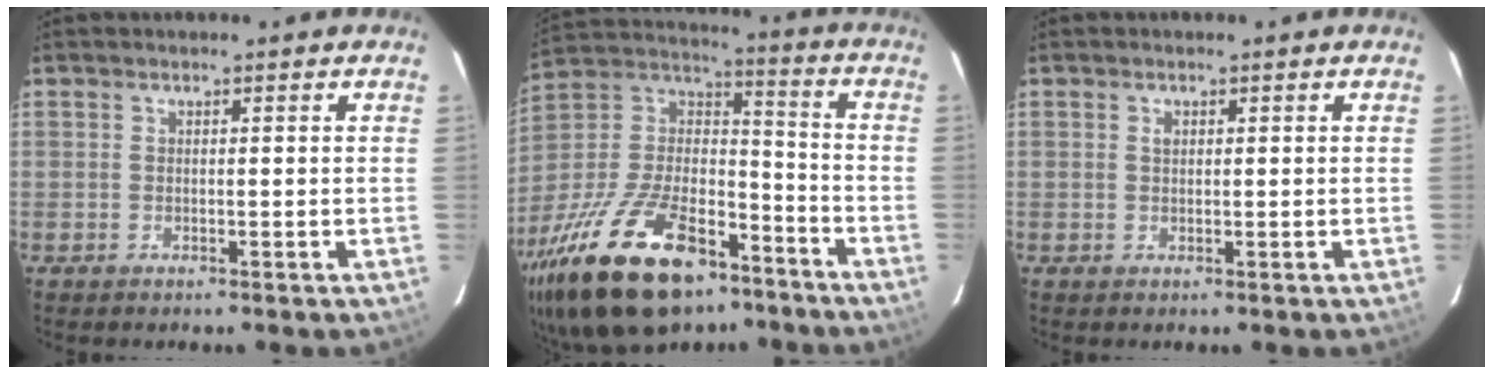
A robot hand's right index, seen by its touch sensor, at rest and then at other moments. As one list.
[{"total": 30.7, "force": [-19.4, 14.1, 19.1], "torque": [-0.390, -0.013, -0.313]}, {"total": 0.9, "force": [0.3, 0.7, 0.5], "torque": [-0.010, 0.004, 0.005]}]